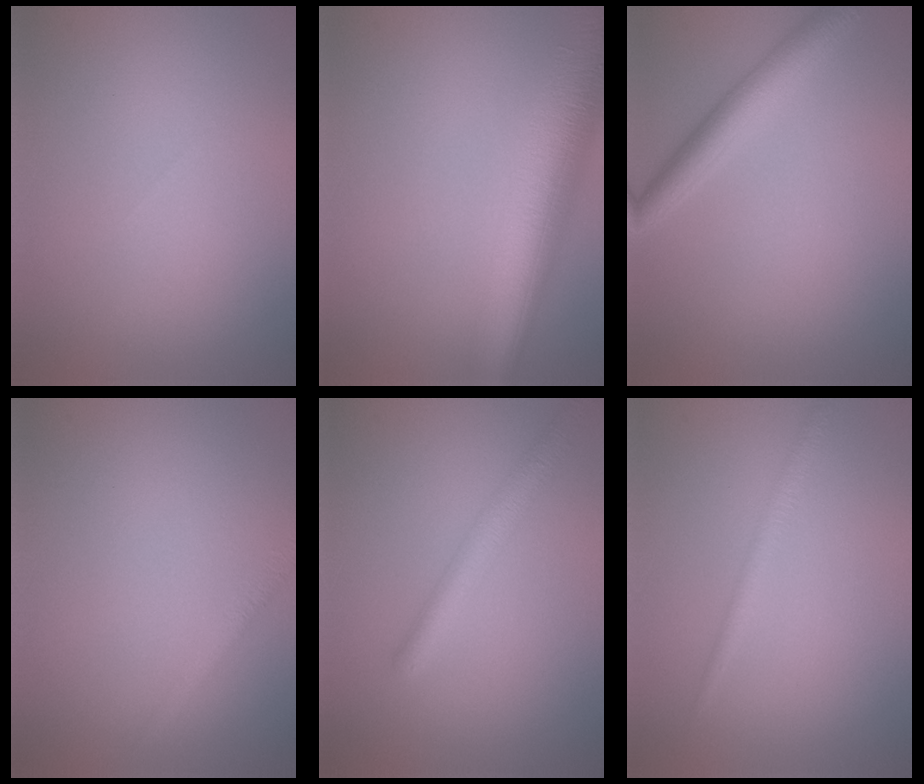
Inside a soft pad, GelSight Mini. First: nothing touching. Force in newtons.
{"total": 9.0, "press": 9.0, "slide": 0.5}
{"total": 3.4, "press": 3.4, "slide": 0.1}
{"total": 1.3, "press": 1.3, "slide": 0.0}
{"total": 3.0, "press": 3.0, "slide": 0.0}
{"total": 1.4, "press": 1.4, "slide": 0.1}